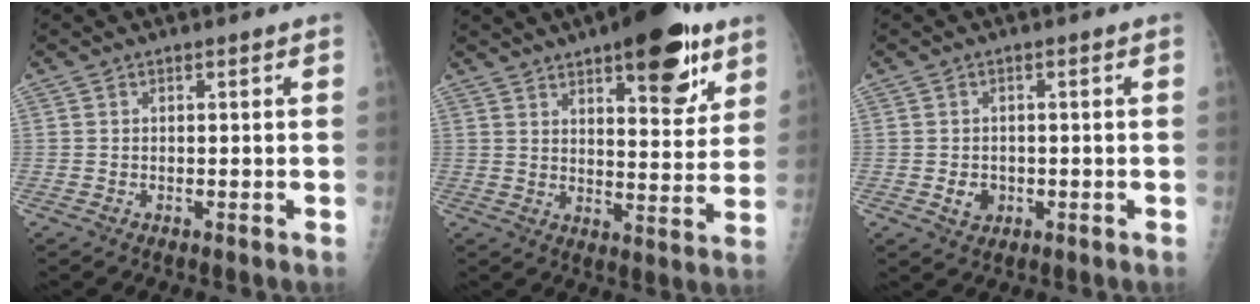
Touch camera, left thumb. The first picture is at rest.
{"total": 17.5, "force": [10.0, 6.4, 12.8], "torque": [-0.136, -0.044, 0.140]}
{"total": 3.1, "force": [-0.7, 2.6, 1.5], "torque": [-0.014, 0.002, -0.003]}